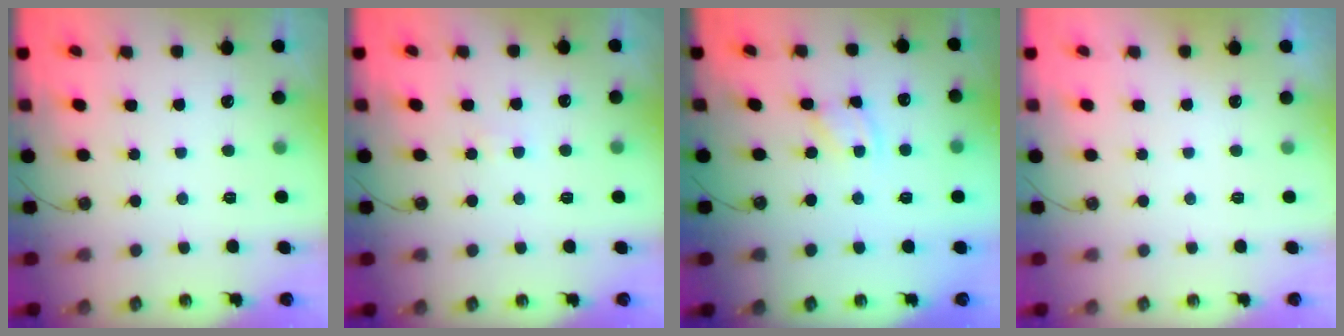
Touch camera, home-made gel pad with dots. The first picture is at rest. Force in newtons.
{"total": 1.5, "press": 1.5, "slide": 0.3}
{"total": 2.1, "press": 2.1, "slide": 0.3}
{"total": 0.0}